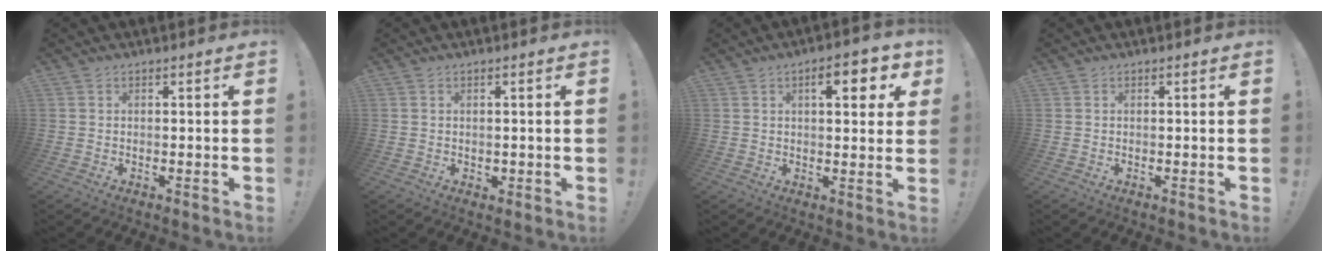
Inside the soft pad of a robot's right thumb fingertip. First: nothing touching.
{"total": 1.0, "force": [0.3, 0.9, 0.2], "torque": [0.003, 0.000, 0.003]}
{"total": 8.3, "force": [3.3, 2.7, 7.1], "torque": [-0.083, -0.010, 0.045]}
{"total": 0.0}